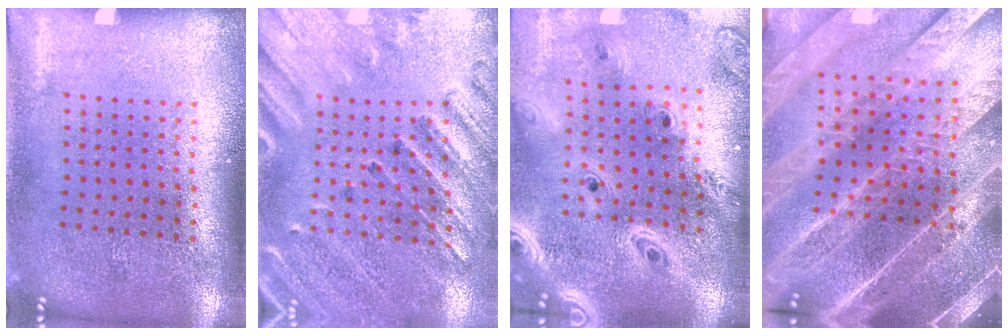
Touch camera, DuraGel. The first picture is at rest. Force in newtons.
{"total": 2.6, "press": 2.2, "slide": 1.3}
{"total": 3.5, "press": 2.8, "slide": 2.1}
{"total": 5.3, "press": 4.5, "slide": 2.7}